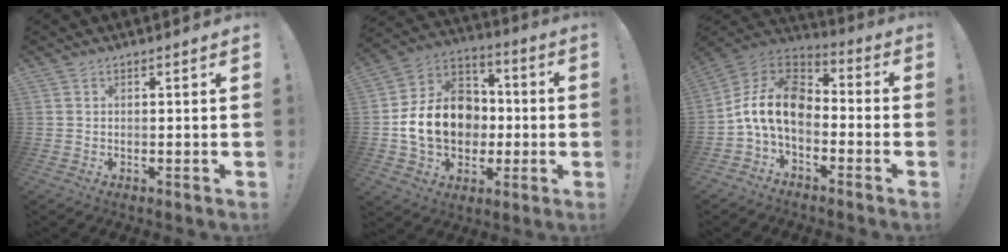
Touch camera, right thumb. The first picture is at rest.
{"total": 17.8, "force": [-2.2, 14.5, 10.2], "torque": [-0.175, 0.030, -0.025]}
{"total": 15.2, "force": [-1.5, 9.6, 11.7], "torque": [-0.233, 0.023, -0.018]}